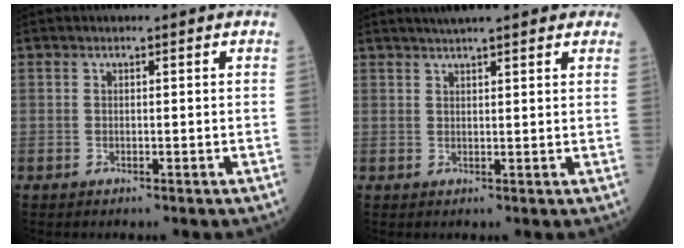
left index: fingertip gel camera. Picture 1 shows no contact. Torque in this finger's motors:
{"motor_torque": [1.05, -1.09, 0.13, 0.05]}